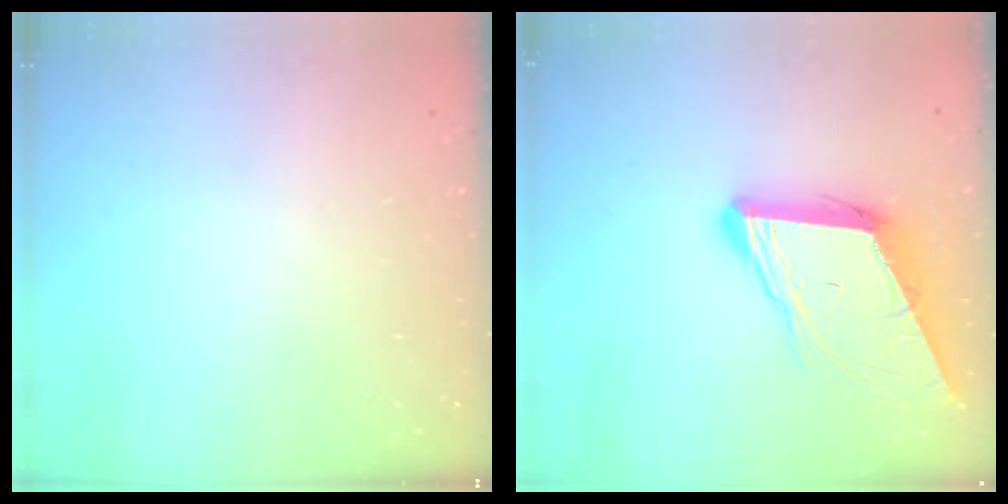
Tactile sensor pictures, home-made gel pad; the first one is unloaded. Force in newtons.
{"total": 11.7, "press": 11.1, "slide": 3.5}